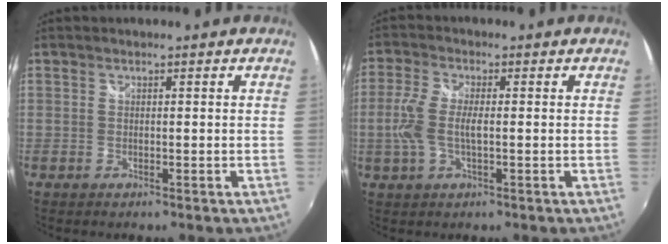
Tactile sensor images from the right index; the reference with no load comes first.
{"total": 6.6, "force": [-0.6, 2.5, 6.1], "torque": [-0.134, 0.001, -0.010]}